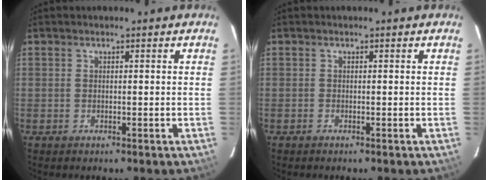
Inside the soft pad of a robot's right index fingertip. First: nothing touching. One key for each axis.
{"total": 0.0}